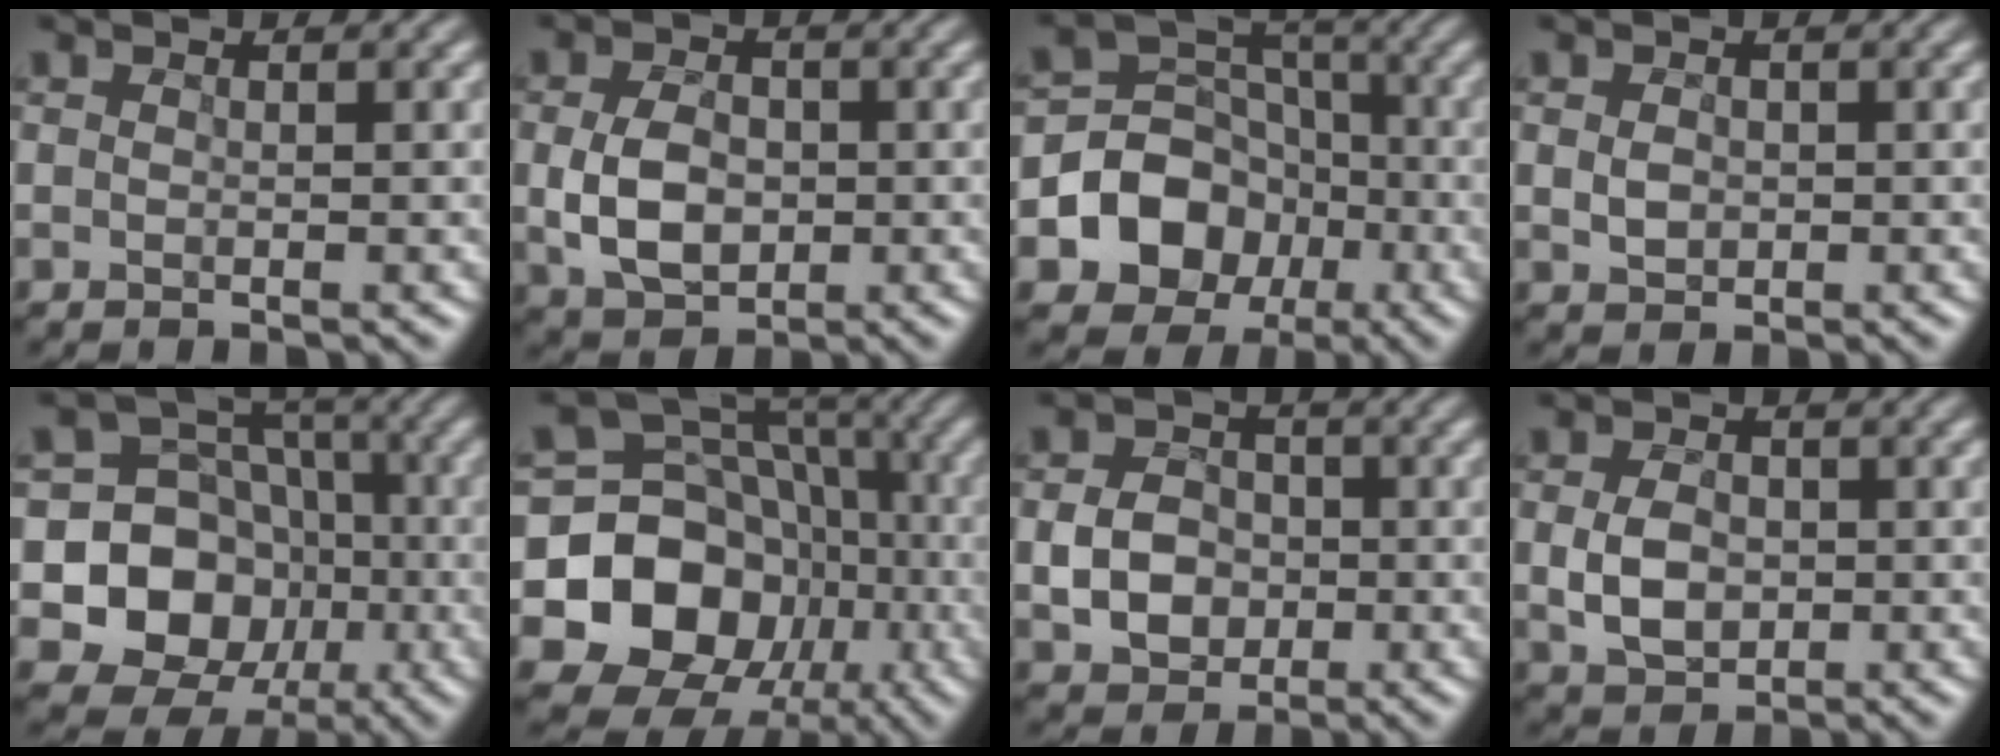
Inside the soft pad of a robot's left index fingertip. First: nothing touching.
{"total": 4.5, "force": [-0.5, 3.1, 3.3], "torque": [-0.077, -0.001, -0.001]}
{"total": 7.8, "force": [-2.7, 6.3, 3.6], "torque": [-0.056, 0.004, -0.052]}
{"total": 1.4, "force": [-0.1, 1.2, 0.8], "torque": [-0.014, 0.001, 0.005]}
{"total": 11.6, "force": [-2.5, 10.3, 4.9], "torque": [-0.090, -0.001, -0.064]}
{"total": 13.6, "force": [-3.0, 11.4, 6.8], "torque": [-0.134, -0.009, -0.058]}
{"total": 3.8, "force": [-1.0, 3.1, 2.1], "torque": [-0.040, 0.005, -0.010]}
{"total": 3.3, "force": [-0.4, 2.4, 2.3], "torque": [-0.053, 0.001, 0.002]}